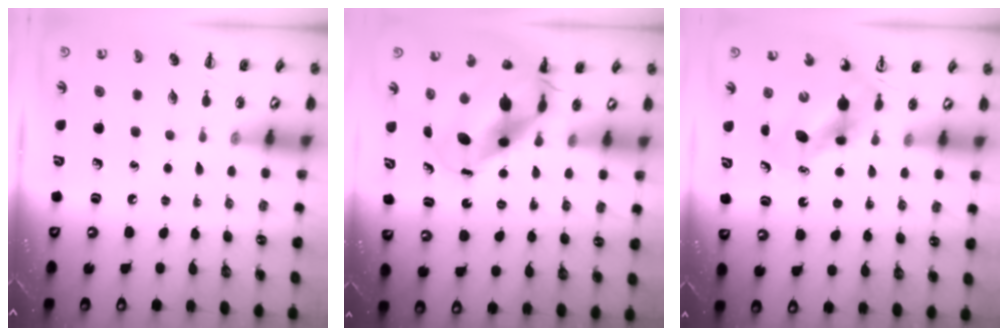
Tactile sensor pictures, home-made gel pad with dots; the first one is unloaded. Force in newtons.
{"total": 9.1, "press": 8.8, "slide": 2.2}
{"total": 5.3, "press": 5.3, "slide": 0.9}